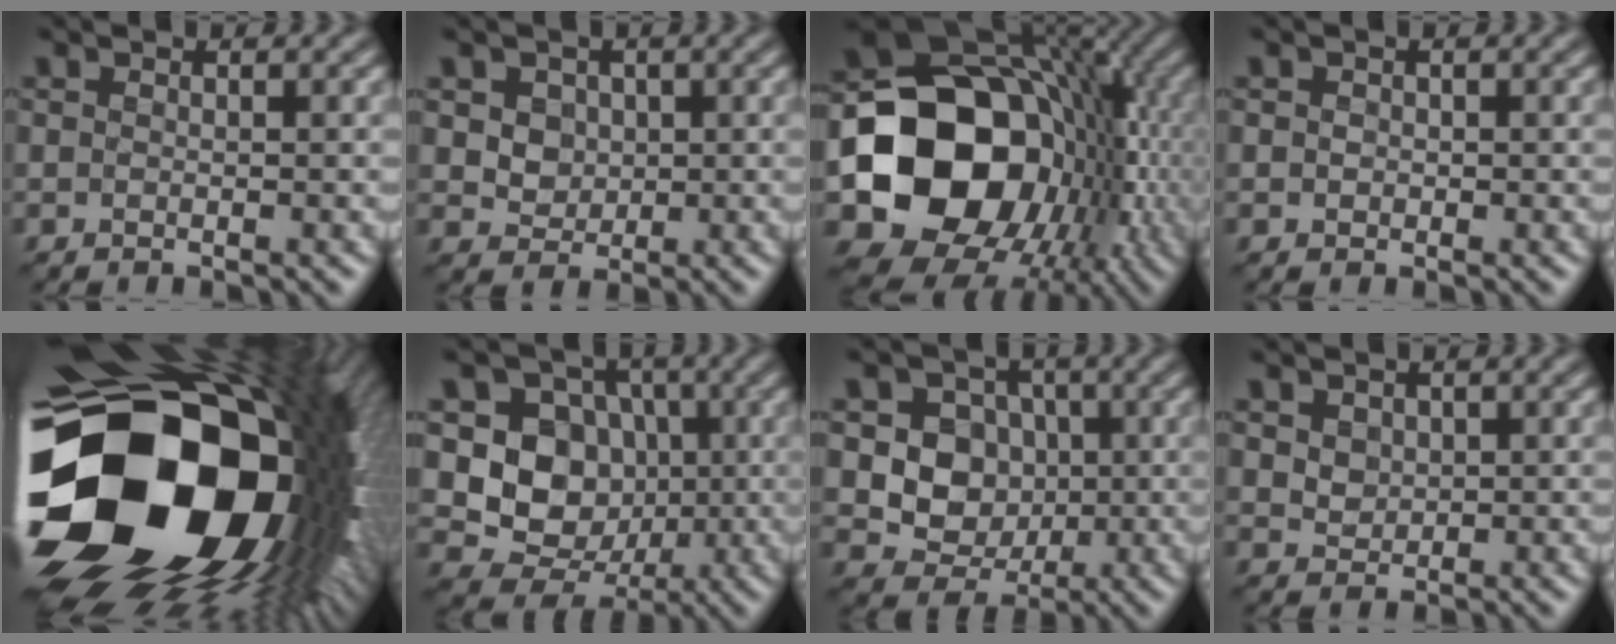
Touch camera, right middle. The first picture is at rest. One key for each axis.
{"total": 3.8, "fx": 1.4, "fy": 3.1, "fz": 1.8, "tx": -0.040, "ty": 0.011, "tz": 0.027}
{"total": 16.4, "fx": -3.6, "fy": 13.0, "fz": 9.3, "tx": -0.144, "ty": -0.015, "tz": -0.057}
{"total": 0.6, "fx": 0.0, "fy": 0.6, "fz": 0.2, "tx": 0.000, "ty": 0.000, "tz": 0.000}
{"total": 22.5, "fx": -3.6, "fy": 15.6, "fz": 15.8, "tx": -0.309, "ty": -0.057, "tz": -0.044}
{"total": 7.7, "fx": 0.2, "fy": 6.7, "fz": 3.8, "tx": -0.051, "ty": -0.005, "tz": -0.010}
{"total": 6.8, "fx": 0.5, "fy": 6.1, "fz": 3.0, "tx": -0.043, "ty": 0.012, "tz": 0.004}
{"total": 2.2, "fx": 1.0, "fy": 1.6, "fz": 1.0, "tx": -0.032, "ty": 0.005, "tz": 0.028}